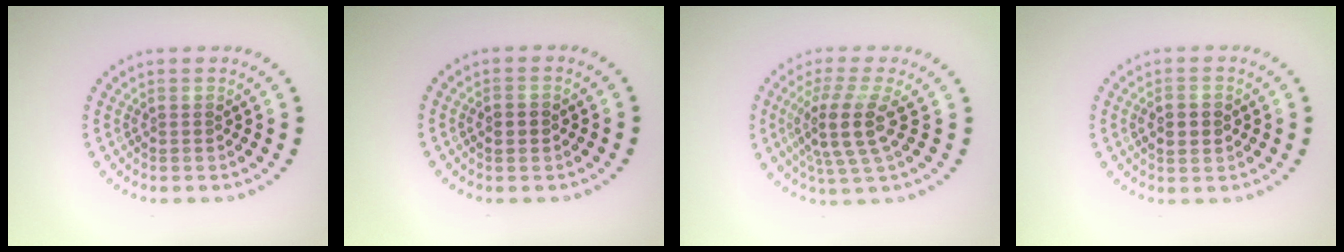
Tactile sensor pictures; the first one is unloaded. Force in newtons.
{"total": 2.0, "press": 2.0, "slide": 0.1}
{"total": 4.2, "press": 3.2, "slide": 2.8}
{"total": 2.9, "press": 2.9, "slide": 0.2}